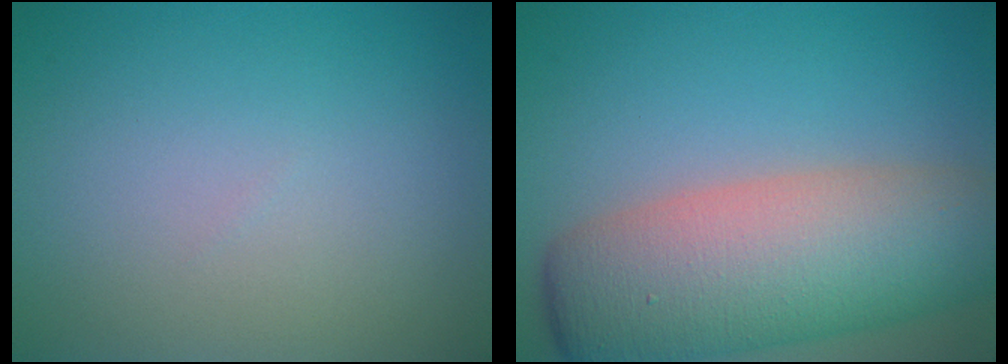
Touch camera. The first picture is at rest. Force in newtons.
{"total": 11.7, "press": 11.7, "slide": 0.5}